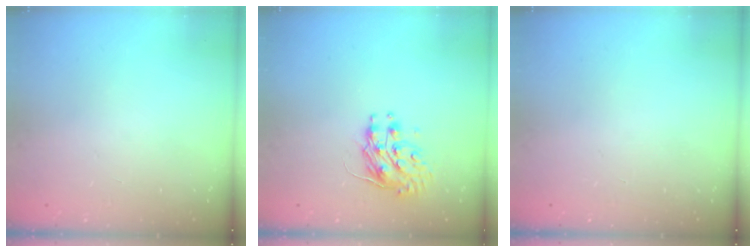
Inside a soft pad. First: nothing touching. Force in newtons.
{"total": 8.9, "press": 8.9, "slide": 0.3}
{"total": 0.0}